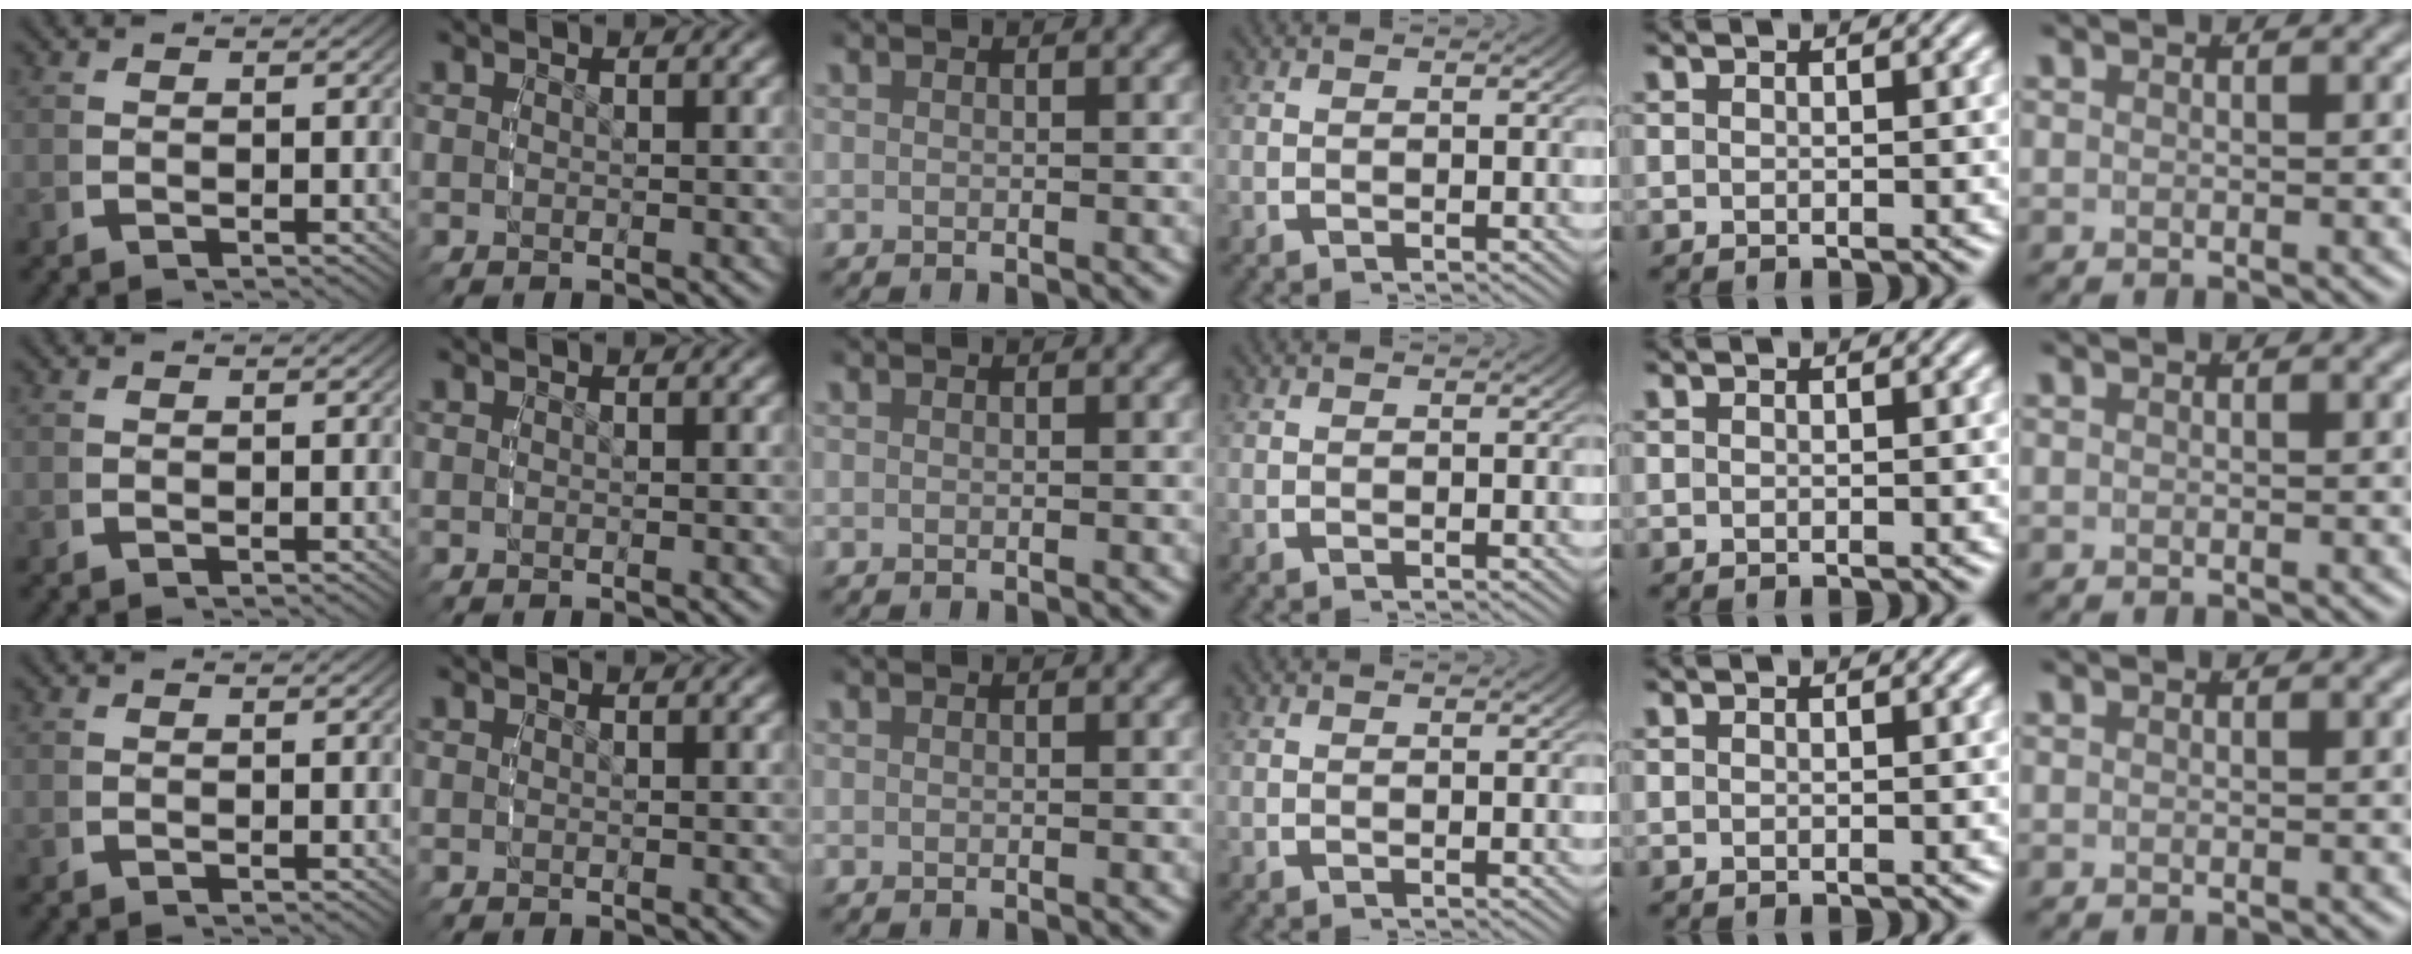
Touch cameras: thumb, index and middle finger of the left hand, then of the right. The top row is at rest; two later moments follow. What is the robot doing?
{"motion": "reach", "object": "air blower"}